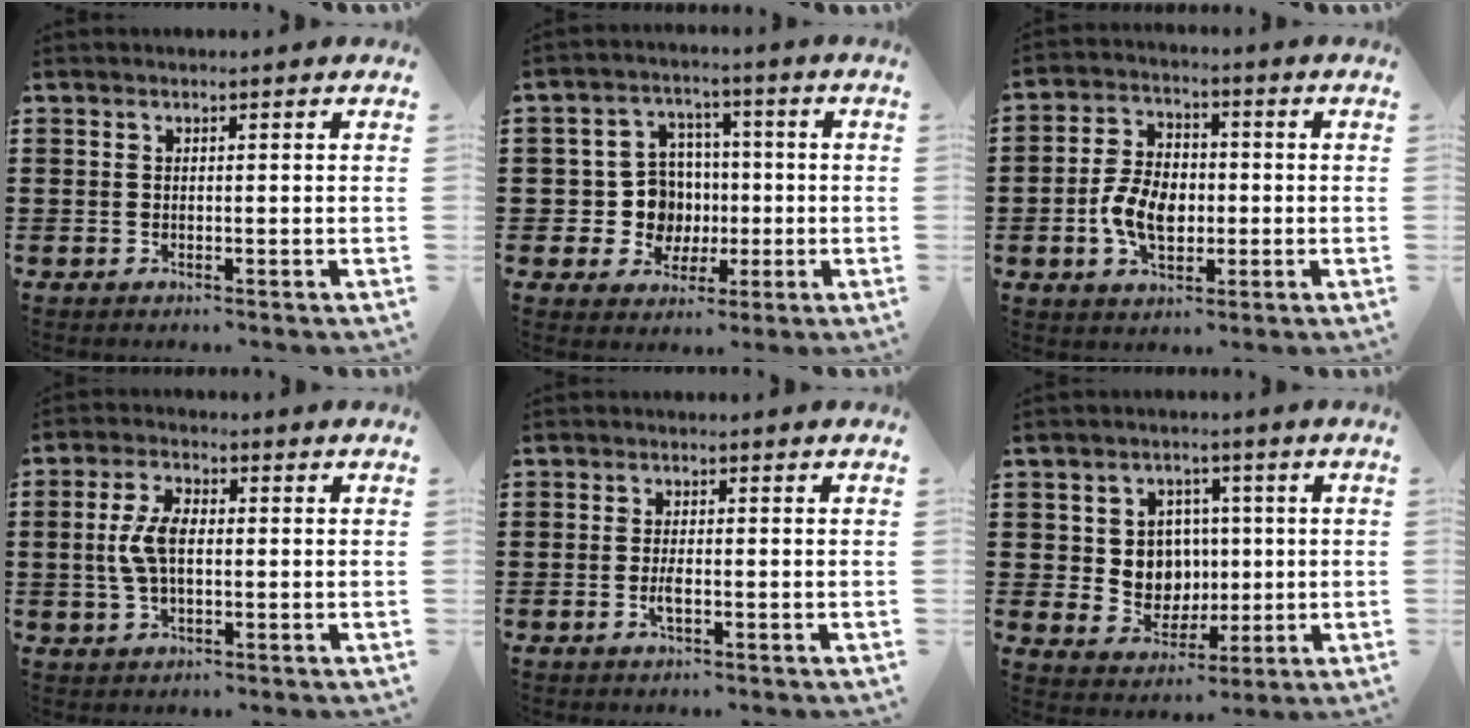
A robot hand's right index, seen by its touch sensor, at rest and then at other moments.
{"total": 8.1, "force": [-0.6, 7.3, 3.3], "torque": [-0.084, 0.015, -0.006]}
{"total": 7.6, "force": [-1.6, 5.0, 5.6], "torque": [-0.129, 0.006, -0.034]}
{"total": 6.2, "force": [0.1, 3.1, 5.4], "torque": [-0.125, 0.003, -0.005]}
{"total": 2.1, "force": [-0.6, 0.3, 2.0], "torque": [-0.044, -0.006, -0.012]}
{"total": 6.6, "force": [0.9, 6.0, 2.6], "torque": [-0.060, 0.010, 0.015]}